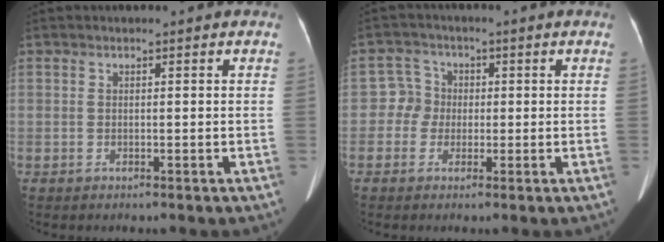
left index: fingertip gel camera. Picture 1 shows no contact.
{"total": 3.5, "force": [-0.3, 3.5, 0.3], "torque": [0.002, 0.014, -0.008]}